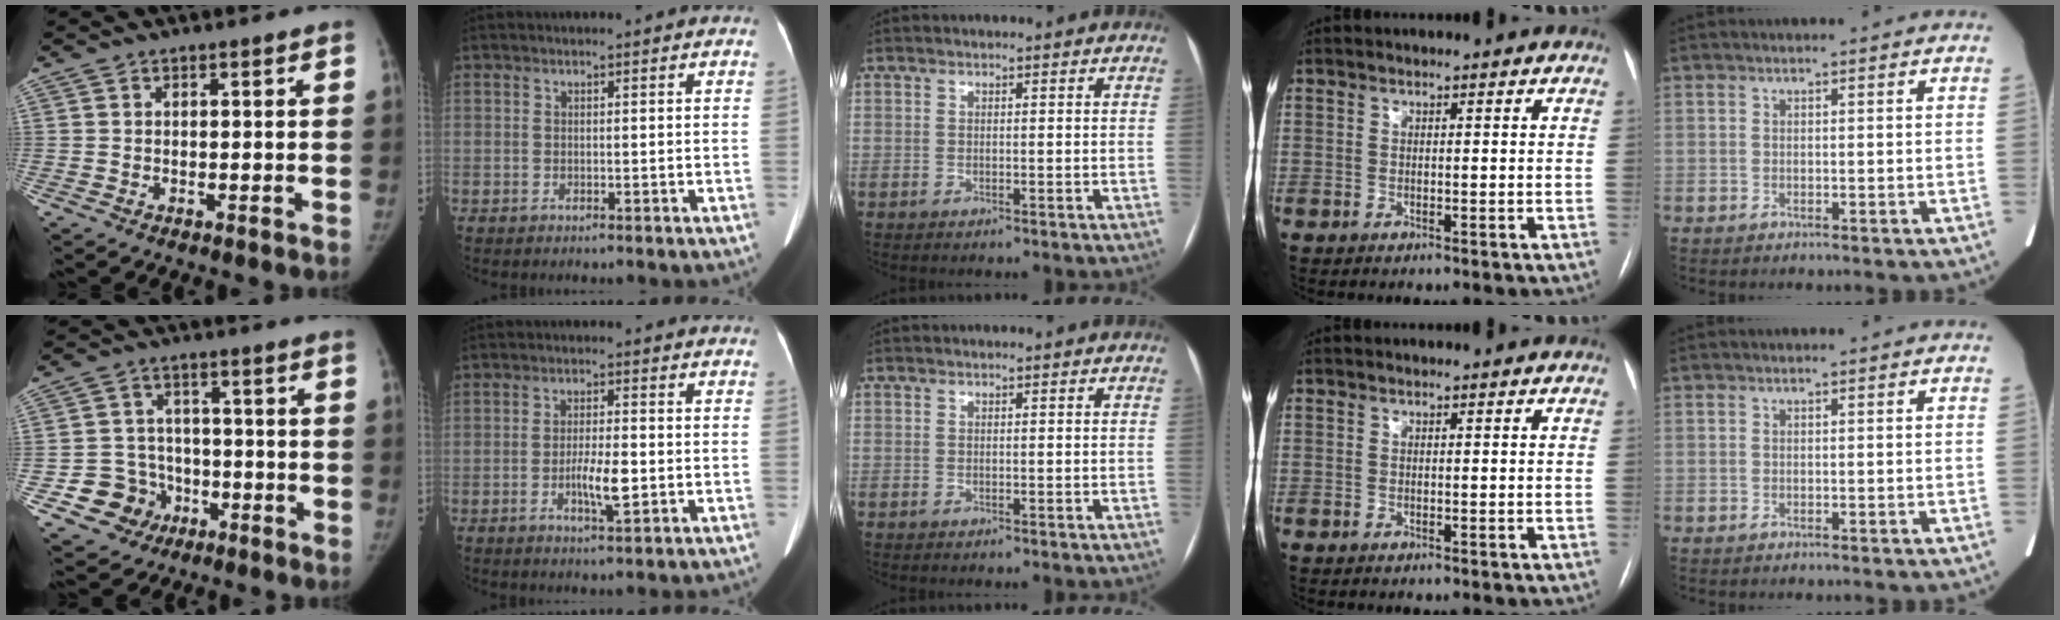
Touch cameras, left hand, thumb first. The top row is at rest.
{"thumb": {"total": 8.5, "force": [-3.6, 7.6, 1.5], "torque": [0.010, 0.027, -0.053]}, "index": {"total": 5.0, "force": [-1.4, 1.0, 4.7], "torque": [-0.086, -0.005, -0.025]}}